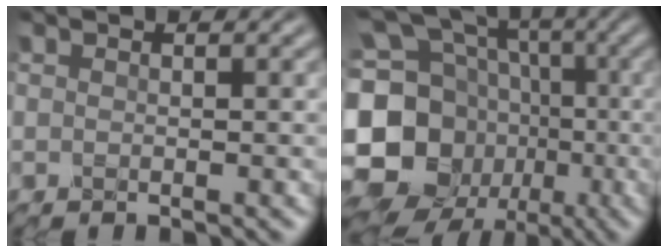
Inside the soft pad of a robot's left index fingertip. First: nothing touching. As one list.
[{"total": 20.1, "force": [-4.6, 17.3, 9.1], "torque": [-0.209, 0.011, -0.111]}]